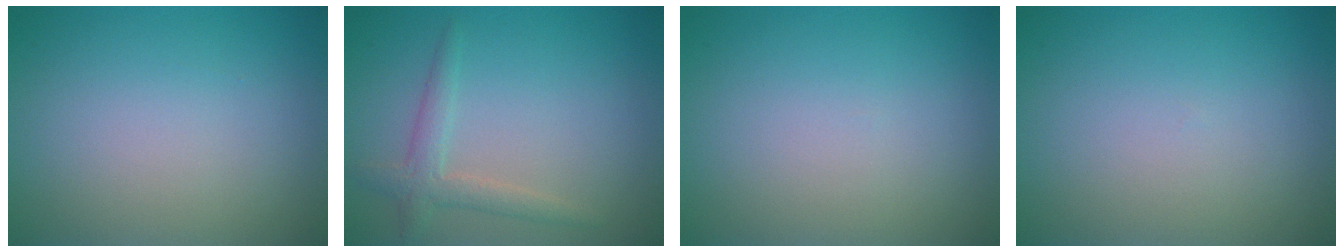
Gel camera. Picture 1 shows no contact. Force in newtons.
{"total": 2.3, "press": 2.3, "slide": 0.1}
{"total": 0.0}
{"total": 0.0}